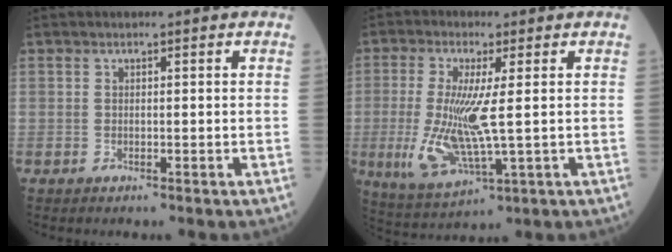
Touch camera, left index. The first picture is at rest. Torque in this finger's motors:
{"motor_torque": [1.82, 0.32, 0.89, 0.21]}